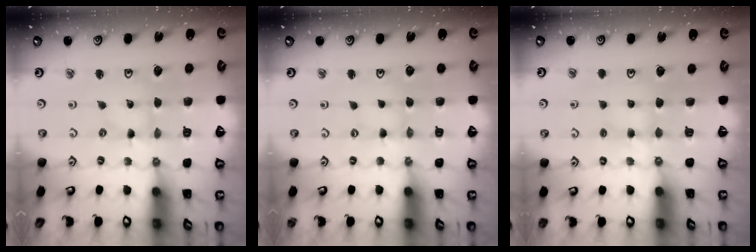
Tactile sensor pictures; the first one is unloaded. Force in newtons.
{"total": 0.0}
{"total": 2.7, "press": 2.7, "slide": 0.4}